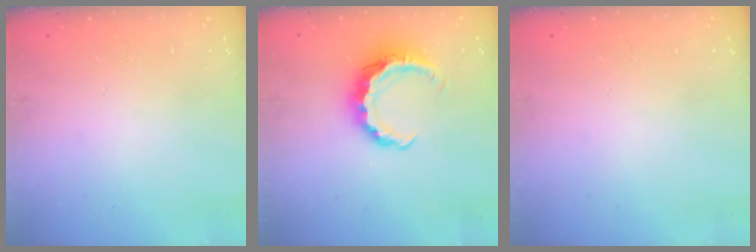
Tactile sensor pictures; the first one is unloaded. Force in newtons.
{"total": 9.0, "press": 8.9, "slide": 1.2}
{"total": 0.0}